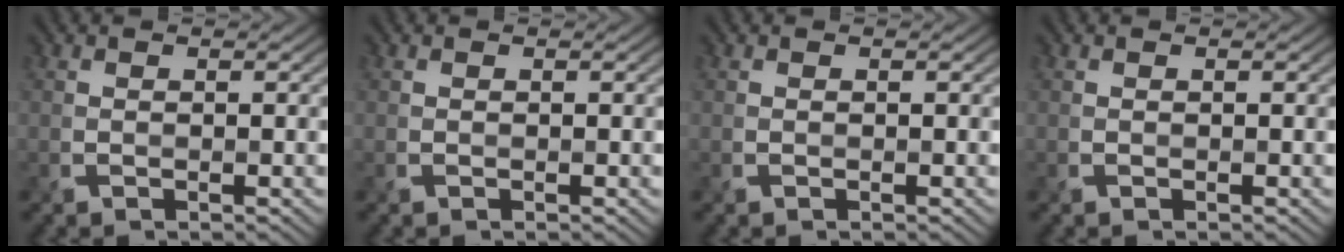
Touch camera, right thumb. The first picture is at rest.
{"total": 0.0}
{"total": 0.0}
{"total": 0.0}